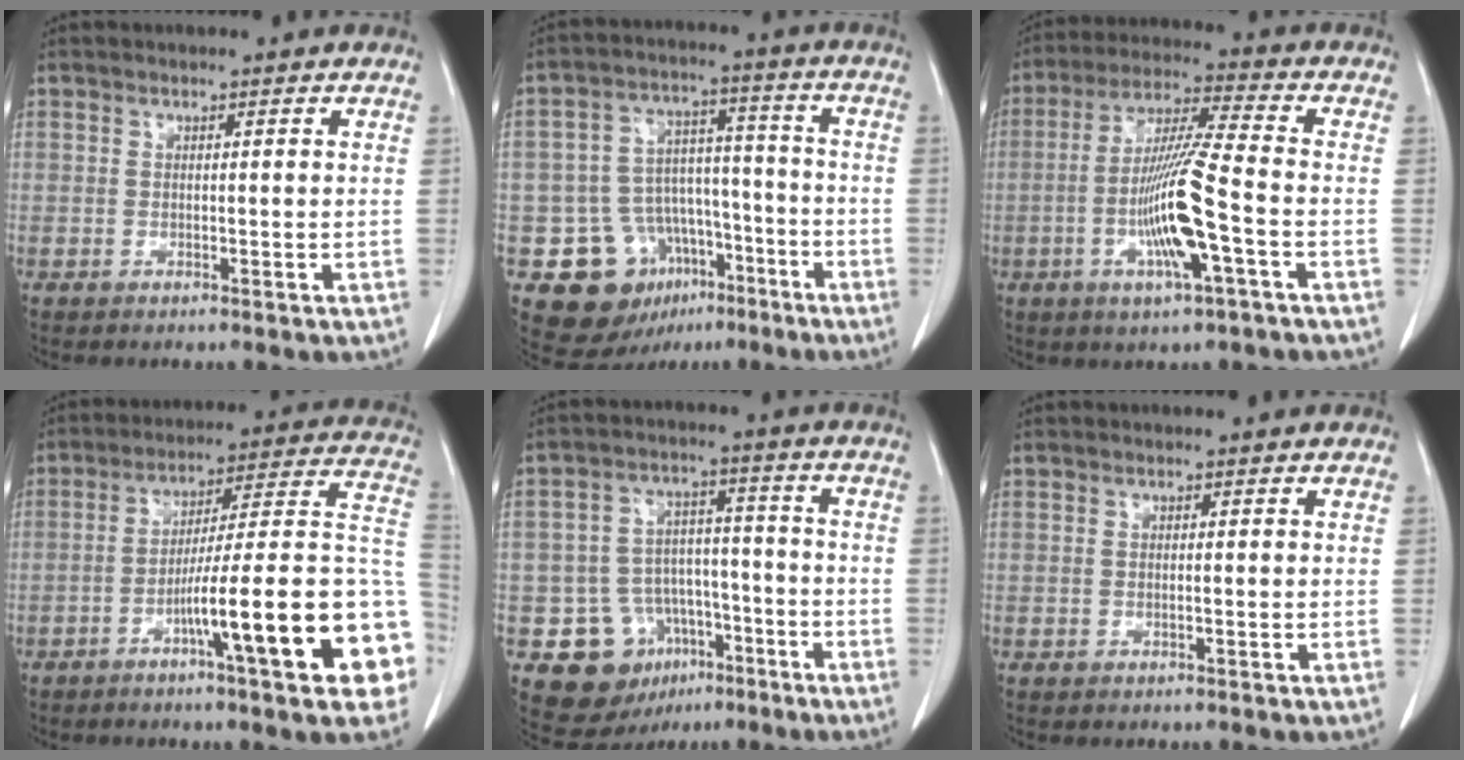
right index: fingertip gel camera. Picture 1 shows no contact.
{"total": 14.3, "force": [-7.4, 10.7, 5.9], "torque": [-0.087, 0.056, -0.100]}
{"total": 12.5, "force": [-3.4, 0.1, 12.0], "torque": [-0.234, -0.007, -0.068]}
{"total": 20.8, "force": [-7.4, 1.0, 19.5], "torque": [-0.199, 0.020, -0.108]}
{"total": 11.9, "force": [-5.8, 9.5, 4.1], "torque": [-0.058, 0.044, -0.076]}
{"total": 0.0}